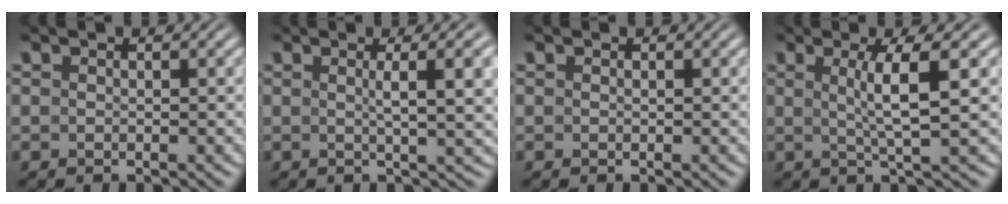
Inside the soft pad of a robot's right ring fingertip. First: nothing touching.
{"total": 3.9, "force": [1.0, -0.4, 3.8], "torque": [-0.045, 0.003, 0.016]}
{"total": 0.0}
{"total": 4.0, "force": [0.8, -0.5, 3.9], "torque": [-0.061, -0.004, 0.019]}